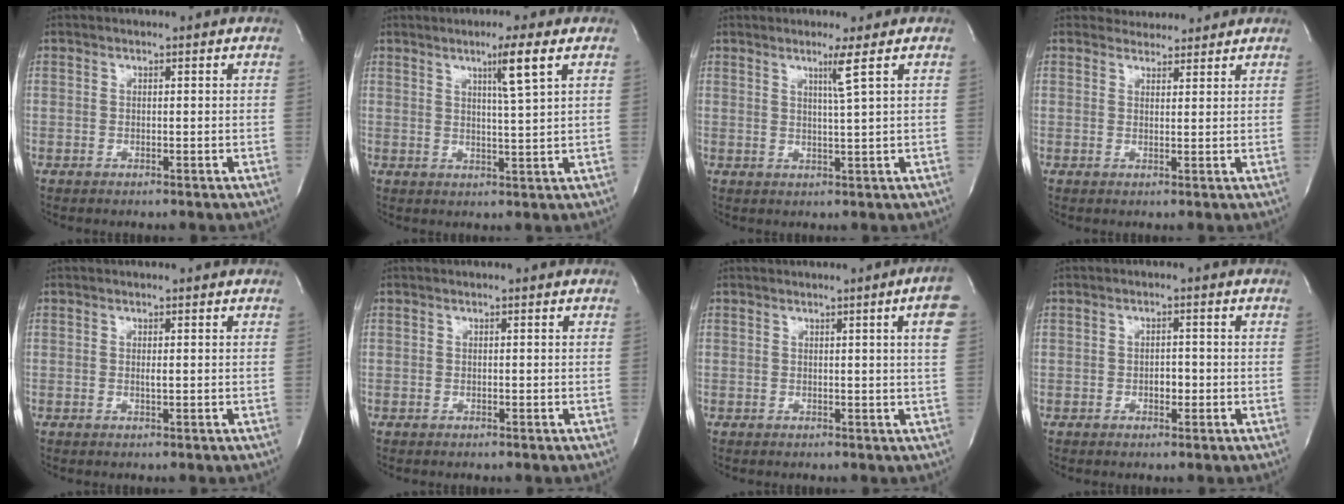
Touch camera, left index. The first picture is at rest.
{"total": 5.2, "force": [2.5, -1.1, 4.4], "torque": [-0.072, -0.011, 0.044]}
{"total": 2.9, "force": [1.4, -1.4, 2.1], "torque": [-0.042, -0.014, 0.031]}
{"total": 3.9, "force": [3.8, 1.1, 0.0], "torque": [0.000, 0.012, 0.052]}
{"total": 0.6, "force": [0.1, 0.0, 0.6], "torque": [-0.017, -0.001, 0.002]}
{"total": 0.0}
{"total": 4.4, "force": [1.6, -0.8, 4.0], "torque": [-0.049, -0.008, 0.012]}
{"total": 1.8, "force": [-0.6, 1.0, 1.3], "torque": [-0.018, 0.004, -0.007]}